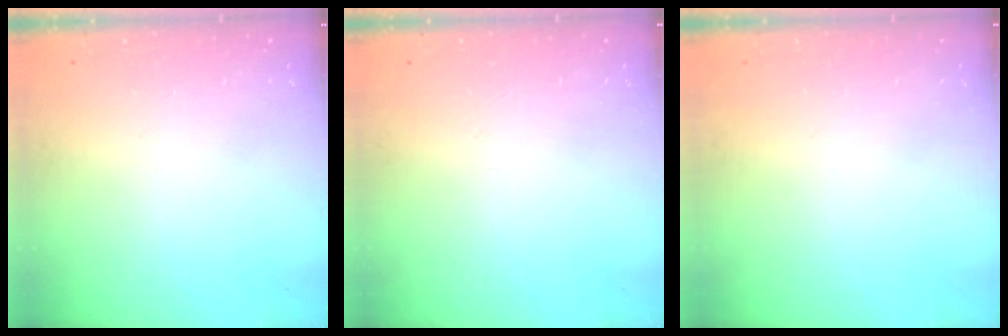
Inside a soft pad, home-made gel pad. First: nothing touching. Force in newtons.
{"total": 0.0}
{"total": 0.0}